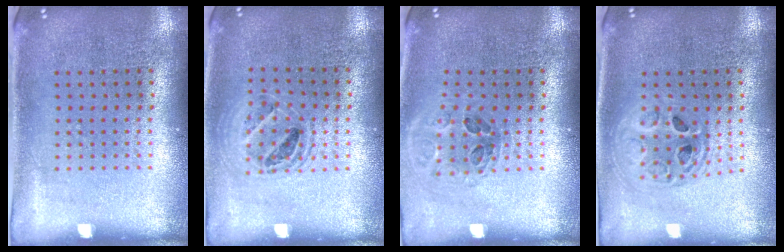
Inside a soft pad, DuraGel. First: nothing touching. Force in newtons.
{"total": 1.4, "press": 1.3, "slide": 0.5}
{"total": 0.9, "press": 0.9, "slide": 0.1}
{"total": 1.7, "press": 1.5, "slide": 0.9}